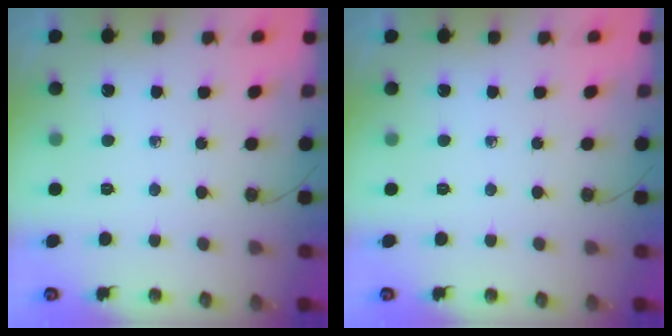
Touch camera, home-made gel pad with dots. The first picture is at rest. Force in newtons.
{"total": 0.0}